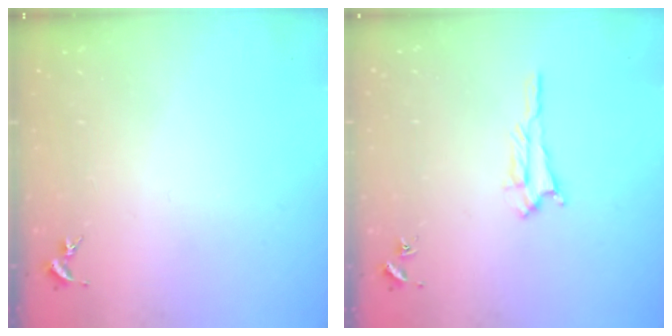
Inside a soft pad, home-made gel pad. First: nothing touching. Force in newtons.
{"total": 1.6, "press": 1.6, "slide": 0.3}